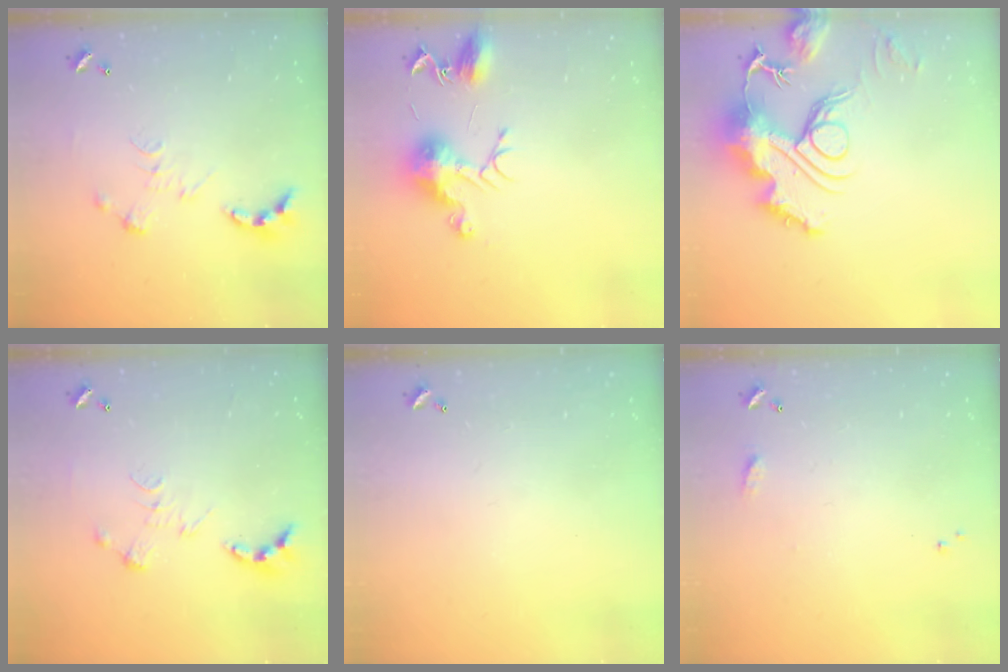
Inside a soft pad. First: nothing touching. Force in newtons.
{"total": 9.5, "press": 9.5, "slide": 0.2}
{"total": 15.8, "press": 15.7, "slide": 1.8}
{"total": 0.0}
{"total": 0.0}
{"total": 5.5, "press": 5.5, "slide": 0.7}